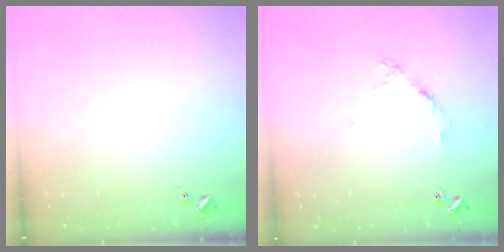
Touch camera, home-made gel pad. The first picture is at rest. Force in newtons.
{"total": 6.1, "press": 6.1, "slide": 0.5}